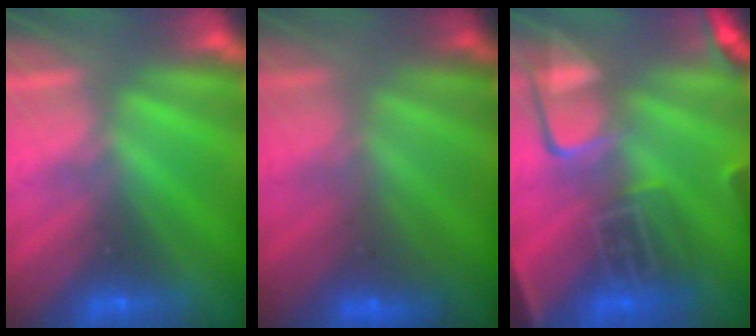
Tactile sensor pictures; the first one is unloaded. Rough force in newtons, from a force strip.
{"total": 3.0}
{"total": 8.0}